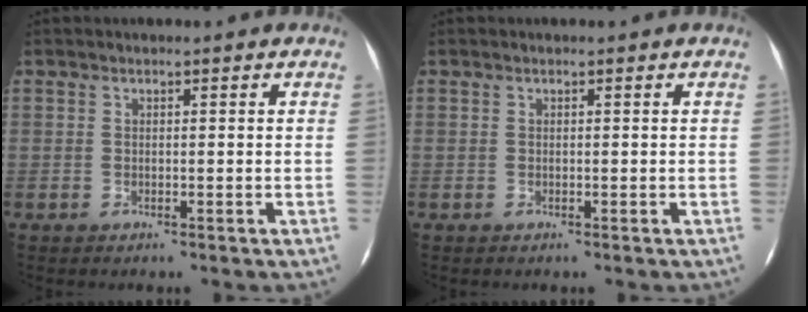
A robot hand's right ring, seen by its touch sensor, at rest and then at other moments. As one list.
[{"total": 0.0}]